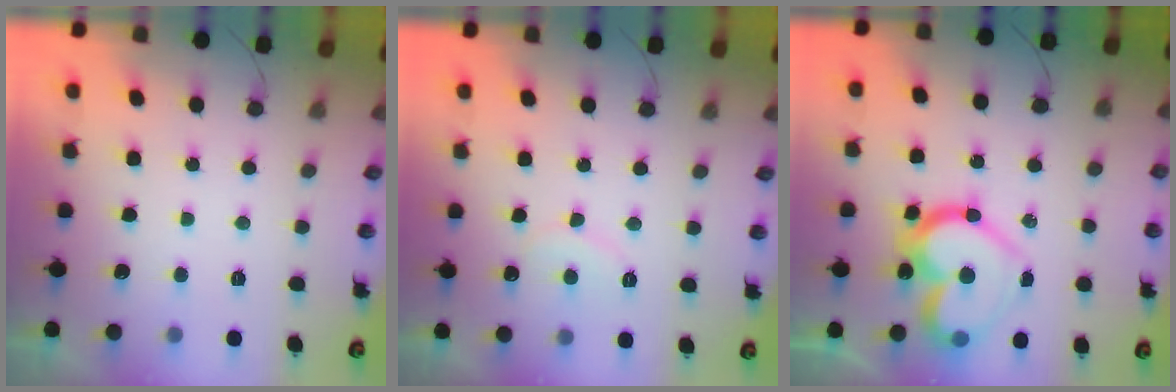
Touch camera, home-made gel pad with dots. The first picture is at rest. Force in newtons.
{"total": 7.3, "press": 7.3, "slide": 0.5}
{"total": 18.6, "press": 18.5, "slide": 2.0}